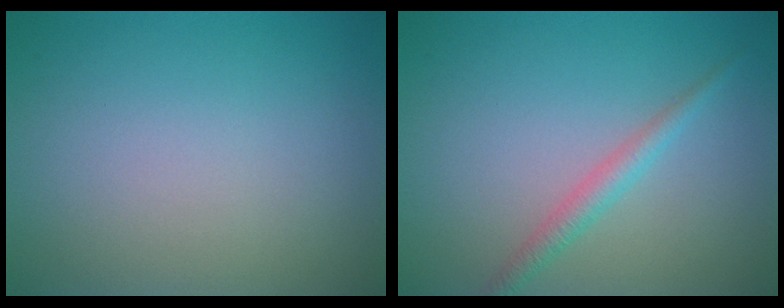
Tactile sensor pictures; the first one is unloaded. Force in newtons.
{"total": 1.8, "press": 1.8, "slide": 0.0}